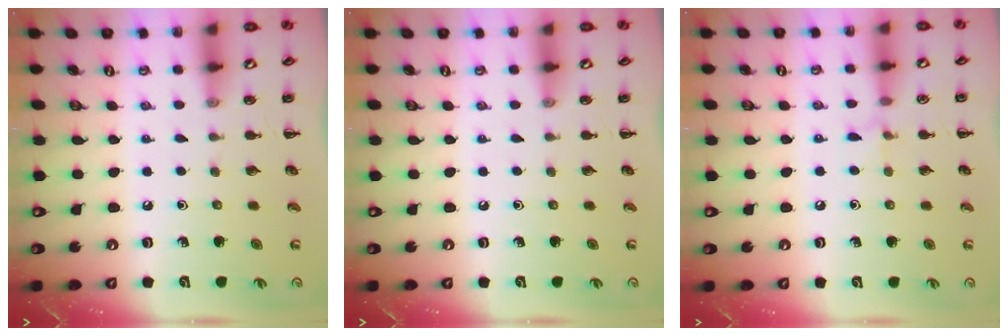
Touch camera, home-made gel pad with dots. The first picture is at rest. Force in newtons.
{"total": 0.0}
{"total": 4.5, "press": 4.2, "slide": 1.5}